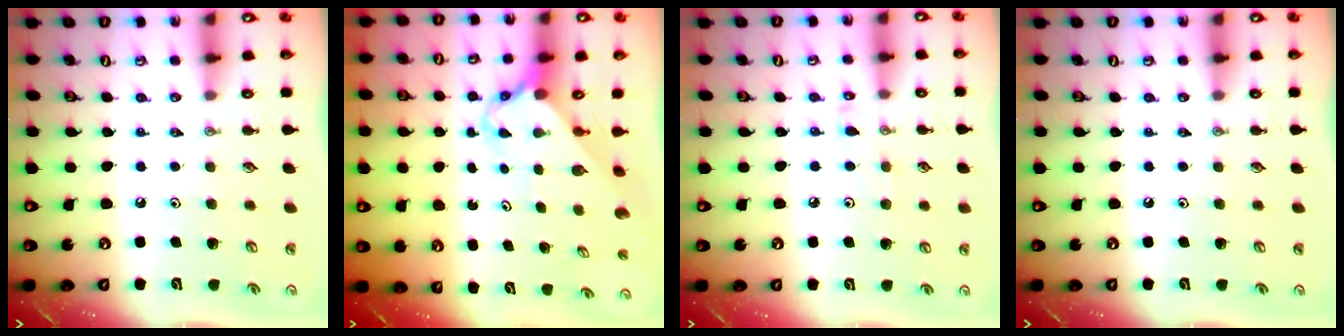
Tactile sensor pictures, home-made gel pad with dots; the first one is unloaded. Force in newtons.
{"total": 2.6, "press": 2.6, "slide": 0.2}
{"total": 3.6, "press": 3.6, "slide": 0.4}
{"total": 0.0}